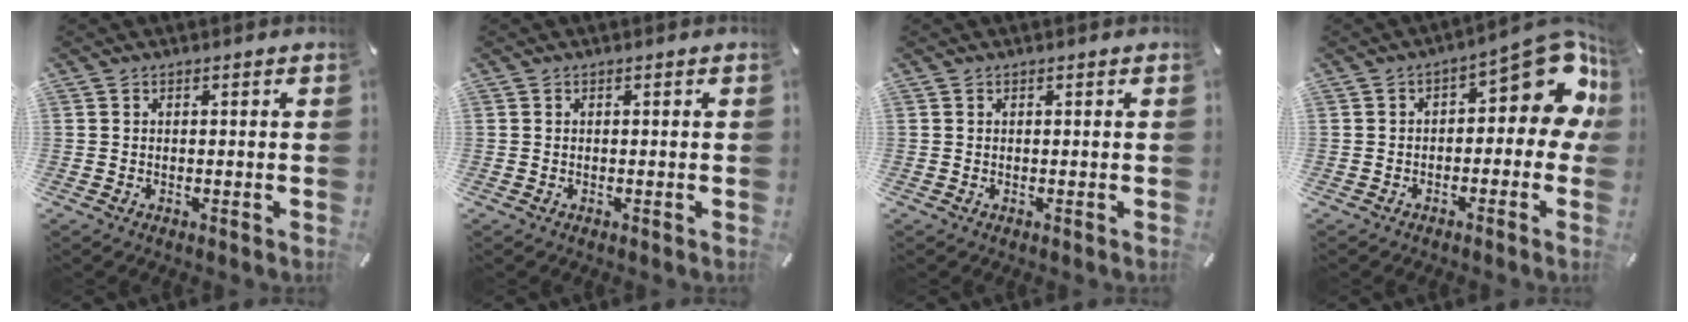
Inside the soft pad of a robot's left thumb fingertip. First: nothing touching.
{"total": 0.0}
{"total": 0.0}
{"total": 12.5, "force": [4.8, 5.8, 10.0], "torque": [-0.115, -0.039, 0.078]}